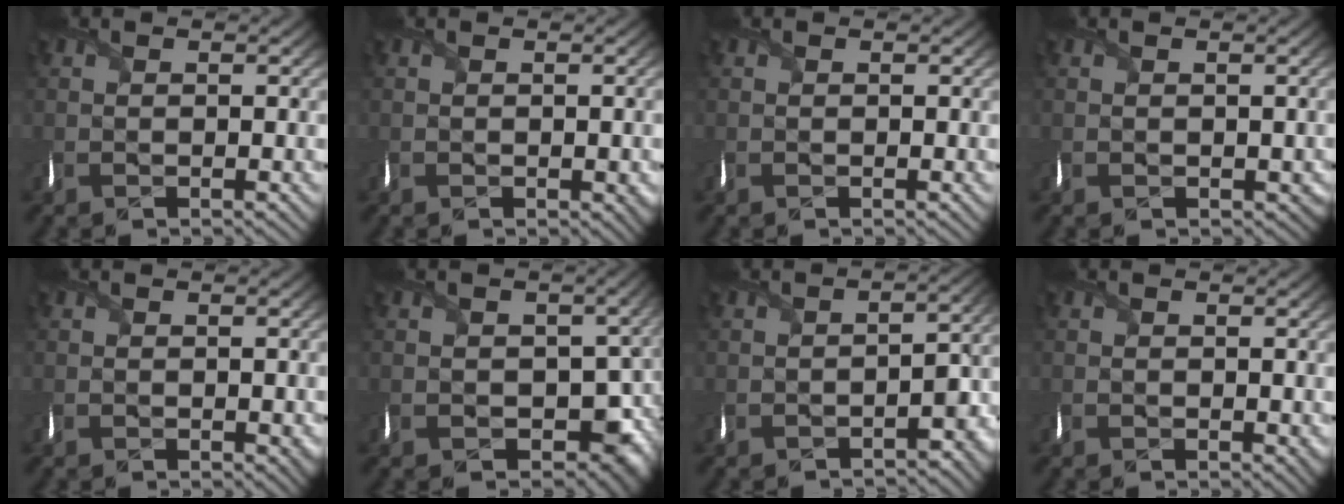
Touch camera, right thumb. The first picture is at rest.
{"total": 2.0, "force": [-0.6, 1.1, 1.5], "torque": [-0.023, -0.011, -0.004]}
{"total": 0.0}
{"total": 1.3, "force": [0.1, 1.2, 0.5], "torque": [-0.012, -0.007, 0.001]}
{"total": 1.7, "force": [-0.4, 1.0, 1.3], "torque": [-0.021, -0.010, -0.001]}
{"total": 8.2, "force": [-0.6, 6.4, 5.1], "torque": [-0.073, -0.041, -0.002]}
{"total": 5.5, "force": [-3.4, 2.2, 3.7], "torque": [-0.041, -0.011, -0.055]}
{"total": 1.1, "force": [0.0, 0.8, 0.8], "torque": [-0.015, -0.003, 0.002]}